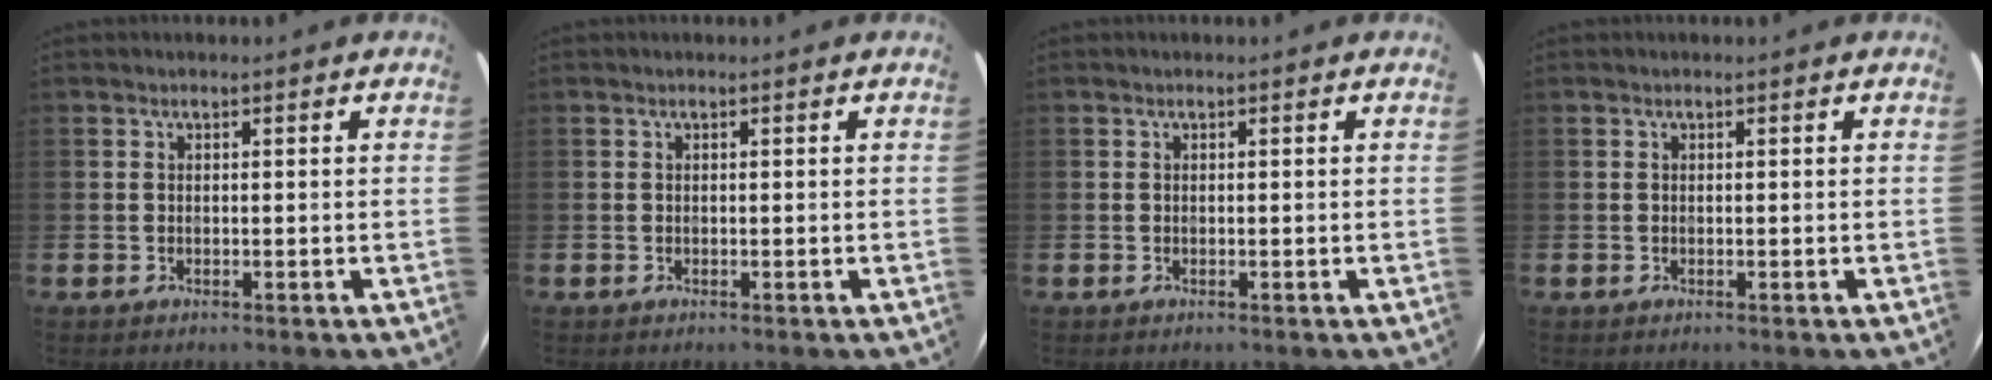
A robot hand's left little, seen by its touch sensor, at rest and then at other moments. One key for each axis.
{"total": 0.0}
{"total": 0.0}
{"total": 0.0}